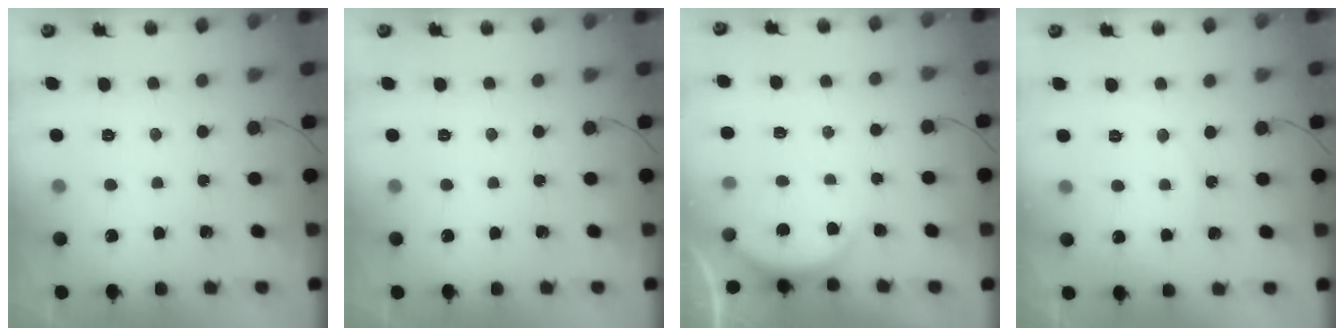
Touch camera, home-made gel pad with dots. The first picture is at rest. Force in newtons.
{"total": 0.0}
{"total": 2.8, "press": 2.8, "slide": 0.4}
{"total": 3.6, "press": 3.5, "slide": 0.6}